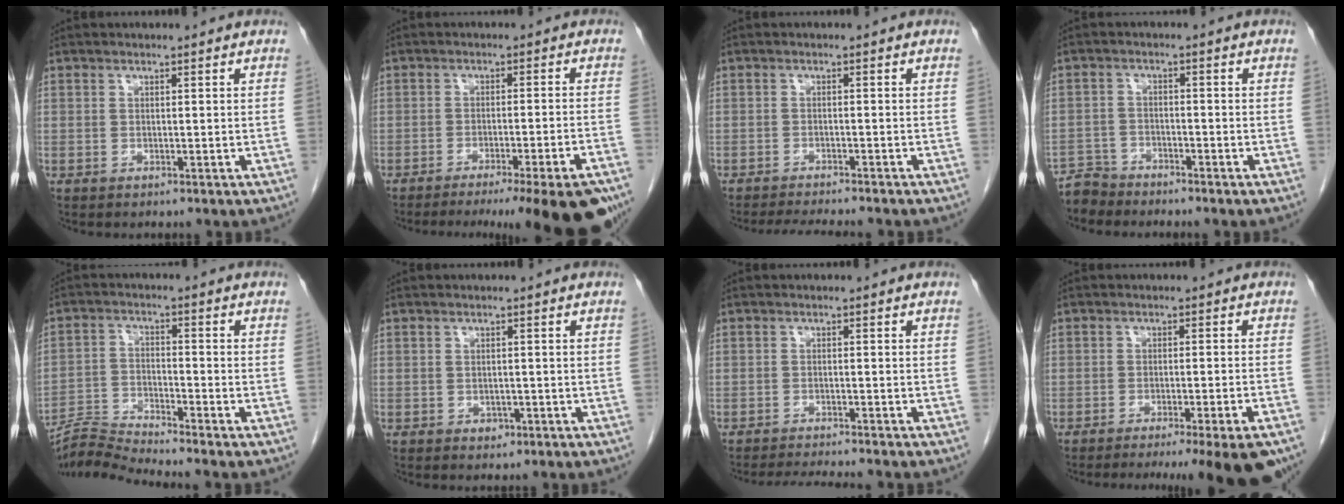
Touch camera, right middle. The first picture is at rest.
{"total": 16.1, "force": [-12.8, 0.2, 9.8], "torque": [-0.072, -0.022, -0.172]}
{"total": 8.1, "force": [-7.4, 0.8, 3.2], "torque": [-0.044, -0.013, -0.104]}
{"total": 3.5, "force": [-3.3, 0.8, -0.8], "torque": [0.018, -0.006, -0.064]}
{"total": 6.4, "force": [-6.0, -2.1, 0.1], "torque": [-0.015, -0.009, -0.117]}
{"total": 1.3, "force": [-0.6, 1.0, 0.6], "torque": [-0.007, 0.003, -0.003]}
{"total": 6.1, "force": [-5.7, -0.3, 2.1], "torque": [-0.028, -0.015, -0.090]}
{"total": 12.7, "force": [-10.0, -0.2, 7.8], "torque": [-0.065, -0.023, -0.135]}